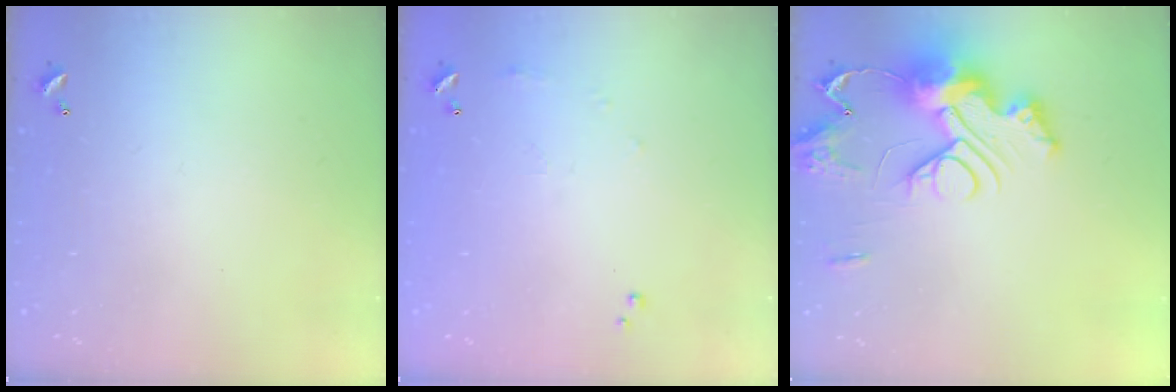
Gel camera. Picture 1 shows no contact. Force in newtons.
{"total": 5.4, "press": 5.3, "slide": 0.6}
{"total": 18.2, "press": 18.1, "slide": 0.9}